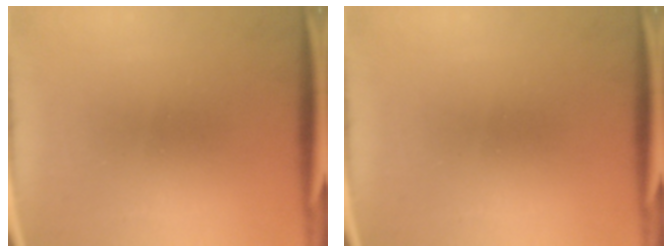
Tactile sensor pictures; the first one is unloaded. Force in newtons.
{"total": 0.0}